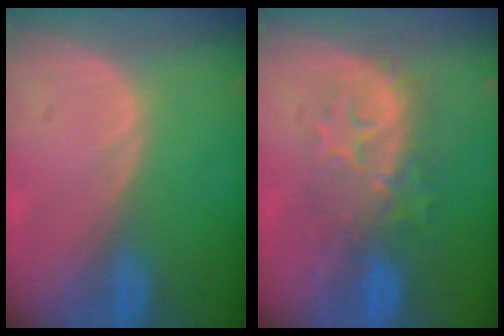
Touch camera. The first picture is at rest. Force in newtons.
{"total": 8.5, "press": 8.2, "slide": 1.9}